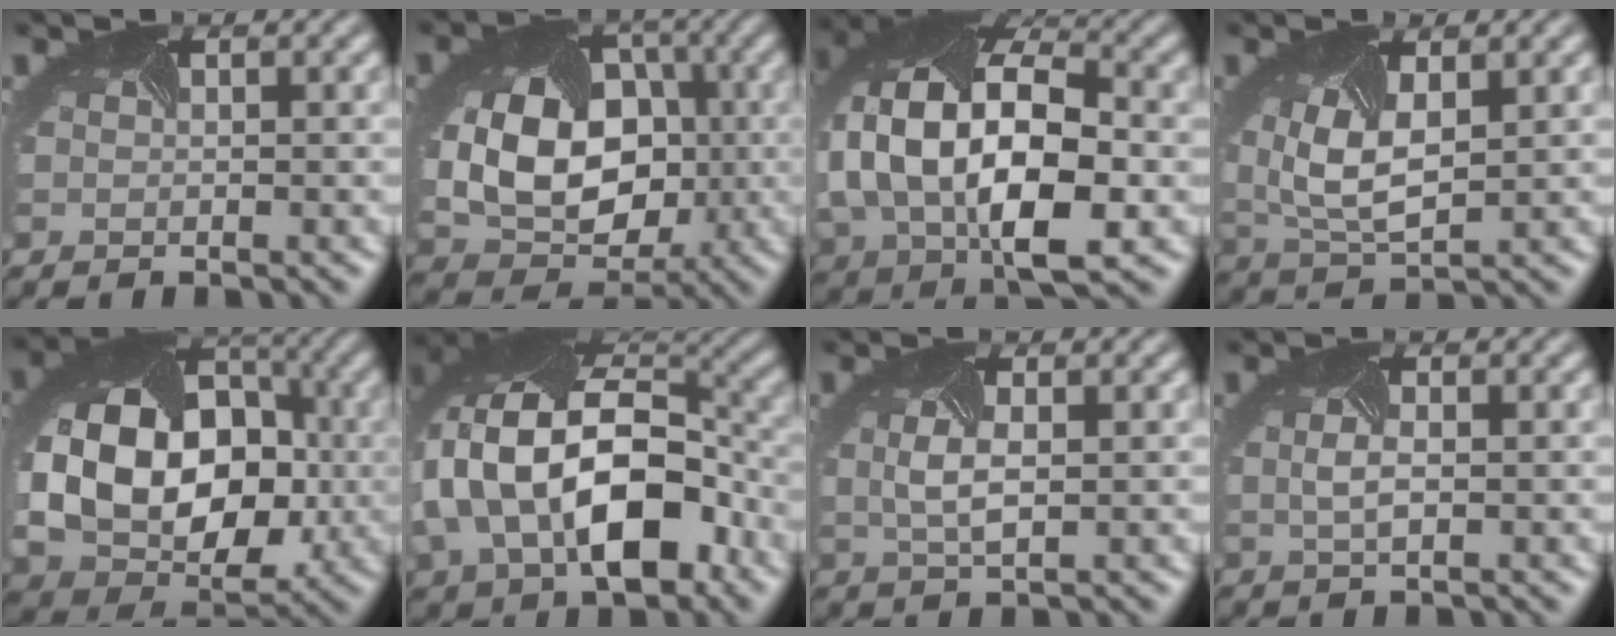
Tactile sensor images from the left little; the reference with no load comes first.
{"total": 11.5, "force": [-0.7, 8.7, 7.5], "torque": [-0.135, -0.028, -0.001]}
{"total": 15.0, "force": [-1.0, 9.0, 12.0], "torque": [-0.239, -0.015, -0.016]}
{"total": 6.3, "force": [0.9, 3.2, 5.3], "torque": [-0.120, -0.002, 0.015]}
{"total": 14.1, "force": [-0.7, 10.3, 9.6], "torque": [-0.183, -0.021, -0.001]}
{"total": 15.2, "force": [-1.1, 10.1, 11.3], "torque": [-0.231, -0.018, -0.007]}
{"total": 2.8, "force": [0.3, 1.1, 2.5], "torque": [-0.063, -0.004, 0.006]}
{"total": 1.8, "force": [0.2, 0.8, 1.7], "torque": [-0.035, -0.002, 0.007]}